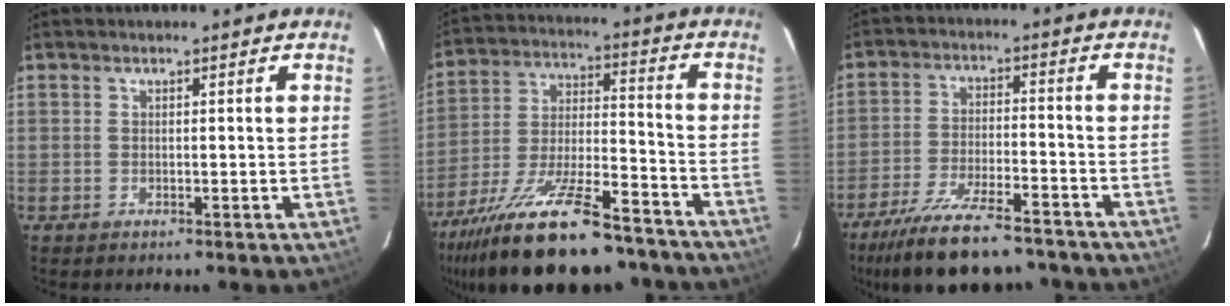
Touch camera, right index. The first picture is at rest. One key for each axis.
{"total": 24.5, "fx": -19.0, "fy": 6.8, "fz": 13.9, "tx": -0.259, "ty": -0.035, "tz": -0.291}
{"total": 18.1, "fx": -15.1, "fy": 4.9, "fz": 8.9, "tx": -0.182, "ty": -0.025, "tz": -0.236}